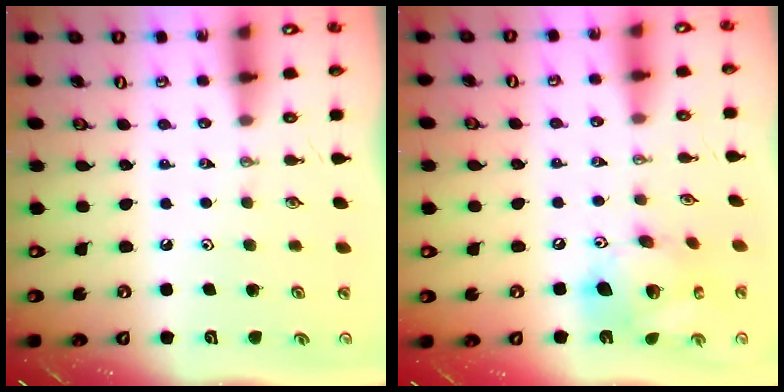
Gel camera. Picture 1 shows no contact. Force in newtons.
{"total": 16.3, "press": 16.0, "slide": 3.0}